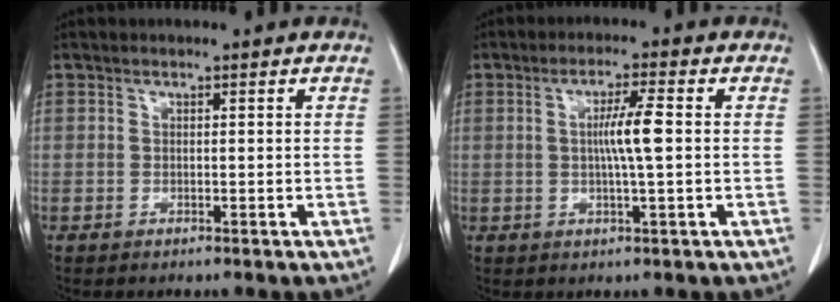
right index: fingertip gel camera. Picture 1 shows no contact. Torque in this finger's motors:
{"motor_torque": [0.28, 0.17, 0.12, 0.07]}